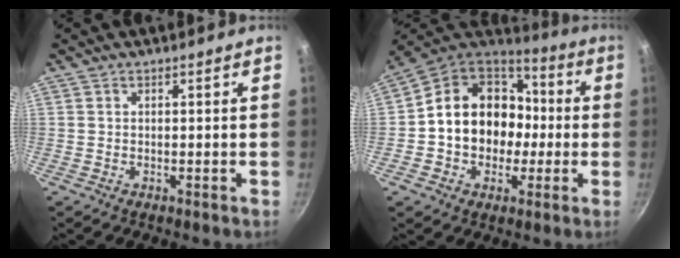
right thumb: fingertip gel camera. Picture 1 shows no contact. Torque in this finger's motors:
{"motor_torque": [-0.23, 0.88, 0.47, 0.40, 0.12]}